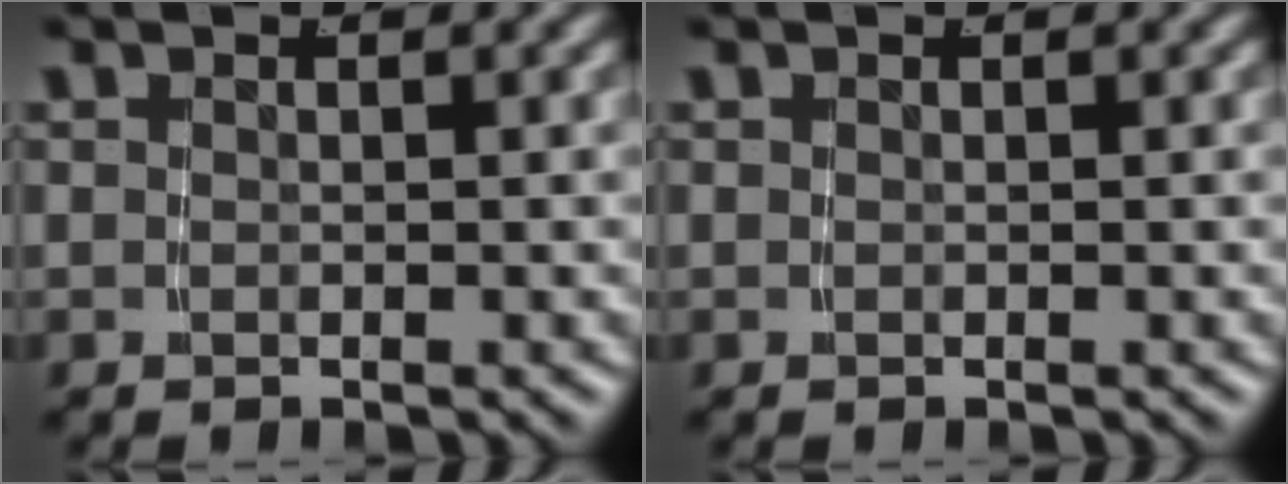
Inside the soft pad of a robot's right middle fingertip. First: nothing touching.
{"total": 0.0}